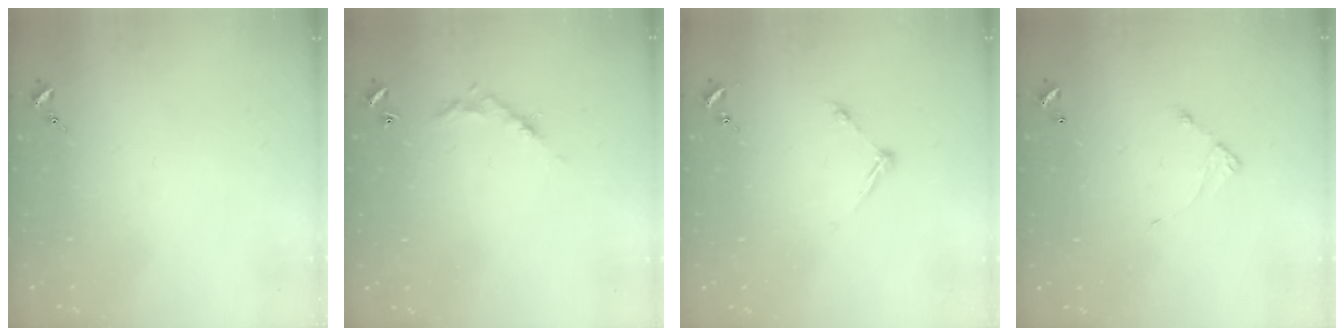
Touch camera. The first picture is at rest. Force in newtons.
{"total": 5.2, "press": 5.2, "slide": 0.3}
{"total": 5.6, "press": 5.6, "slide": 0.6}
{"total": 4.9, "press": 4.9, "slide": 0.4}